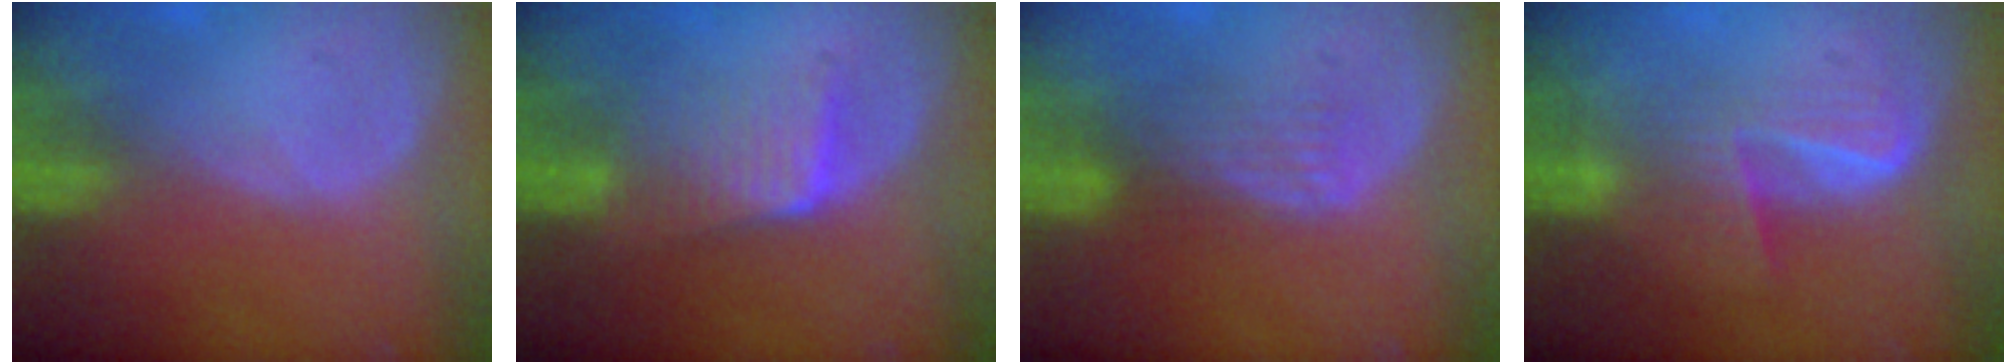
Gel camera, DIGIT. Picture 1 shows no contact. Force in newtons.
{"total": 6.6, "press": 5.8, "slide": 3.1}
{"total": 4.4, "press": 3.7, "slide": 2.4}
{"total": 6.8, "press": 5.7, "slide": 3.8}